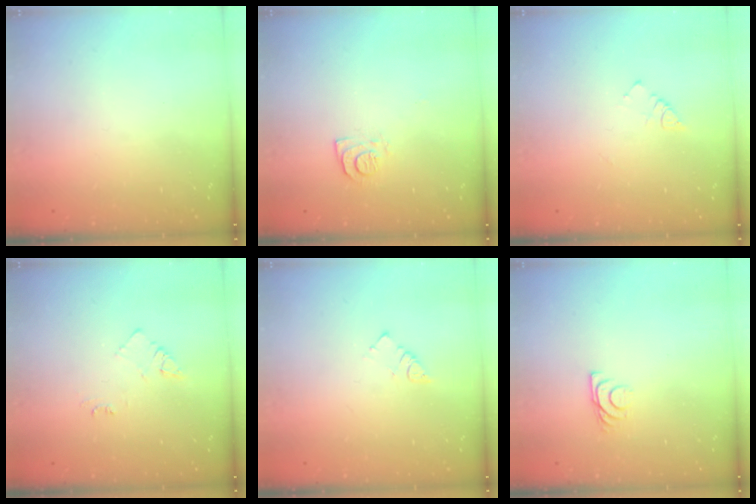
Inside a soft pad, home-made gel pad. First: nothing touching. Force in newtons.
{"total": 6.8, "press": 6.7, "slide": 0.7}
{"total": 3.9, "press": 3.9, "slide": 0.4}
{"total": 3.8, "press": 3.8, "slide": 0.5}
{"total": 2.5, "press": 2.5, "slide": 0.1}
{"total": 5.4, "press": 5.3, "slide": 0.7}